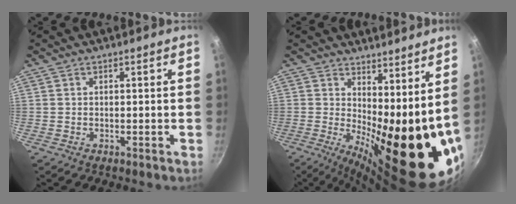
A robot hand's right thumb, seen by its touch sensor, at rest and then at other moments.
{"total": 20.4, "force": [4.1, 7.6, 18.5], "torque": [-0.220, -0.050, 0.072]}